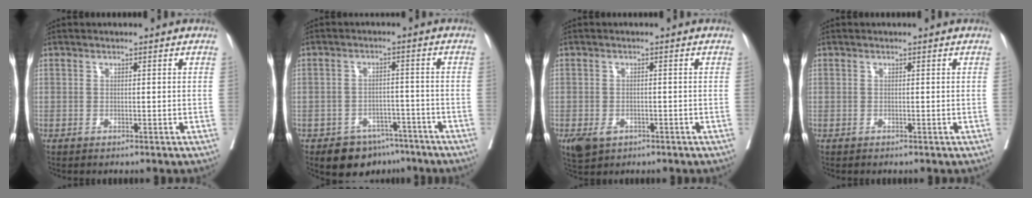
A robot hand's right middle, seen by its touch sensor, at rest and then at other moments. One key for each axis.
{"total": 7.6, "fx": -5.9, "fy": 4.4, "fz": 2.0, "tx": -0.017, "ty": 0.011, "tz": -0.083}
{"total": 3.8, "fx": -2.0, "fy": 2.6, "fz": 1.9, "tx": -0.034, "ty": -0.004, "tz": -0.026}
{"total": 0.0}